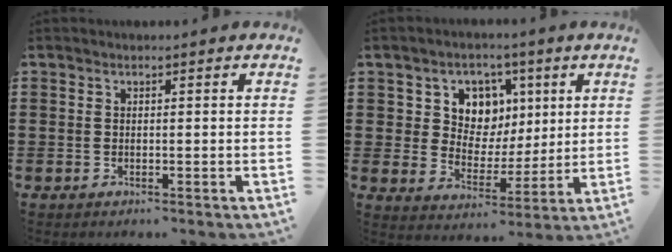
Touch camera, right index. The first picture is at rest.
{"total": 7.5, "force": [3.3, 6.4, 2.1], "torque": [-0.066, -0.003, 0.058]}